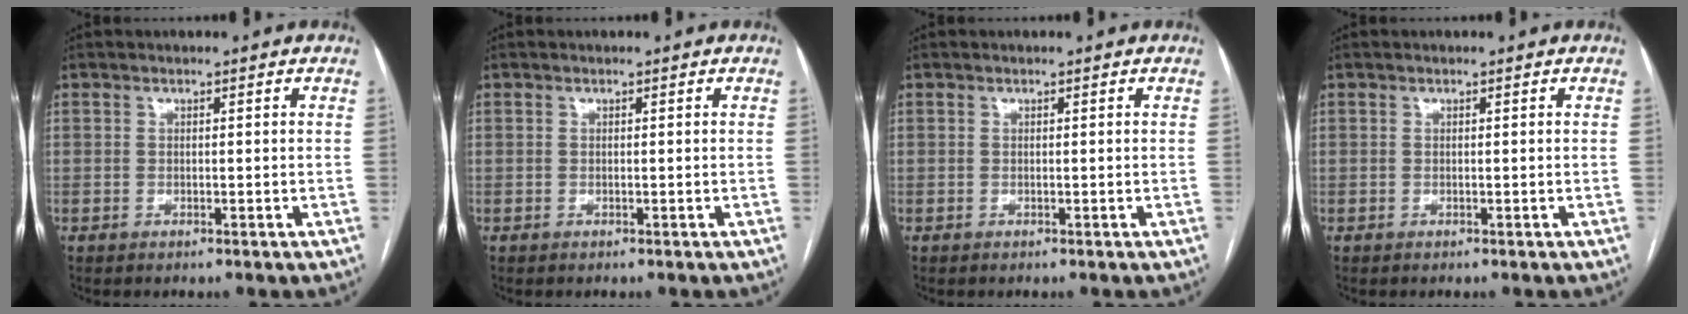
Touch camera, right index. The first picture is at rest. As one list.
[{"total": 0.0}, {"total": 0.0}, {"total": 0.0}]